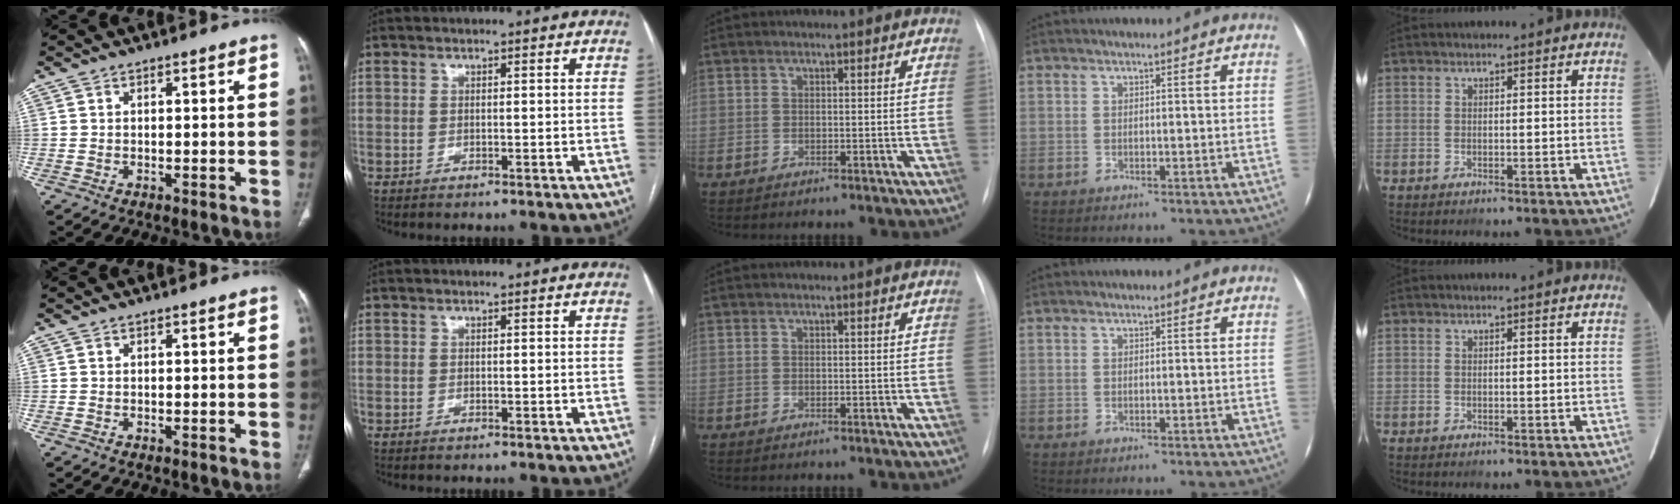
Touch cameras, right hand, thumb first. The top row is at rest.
{}